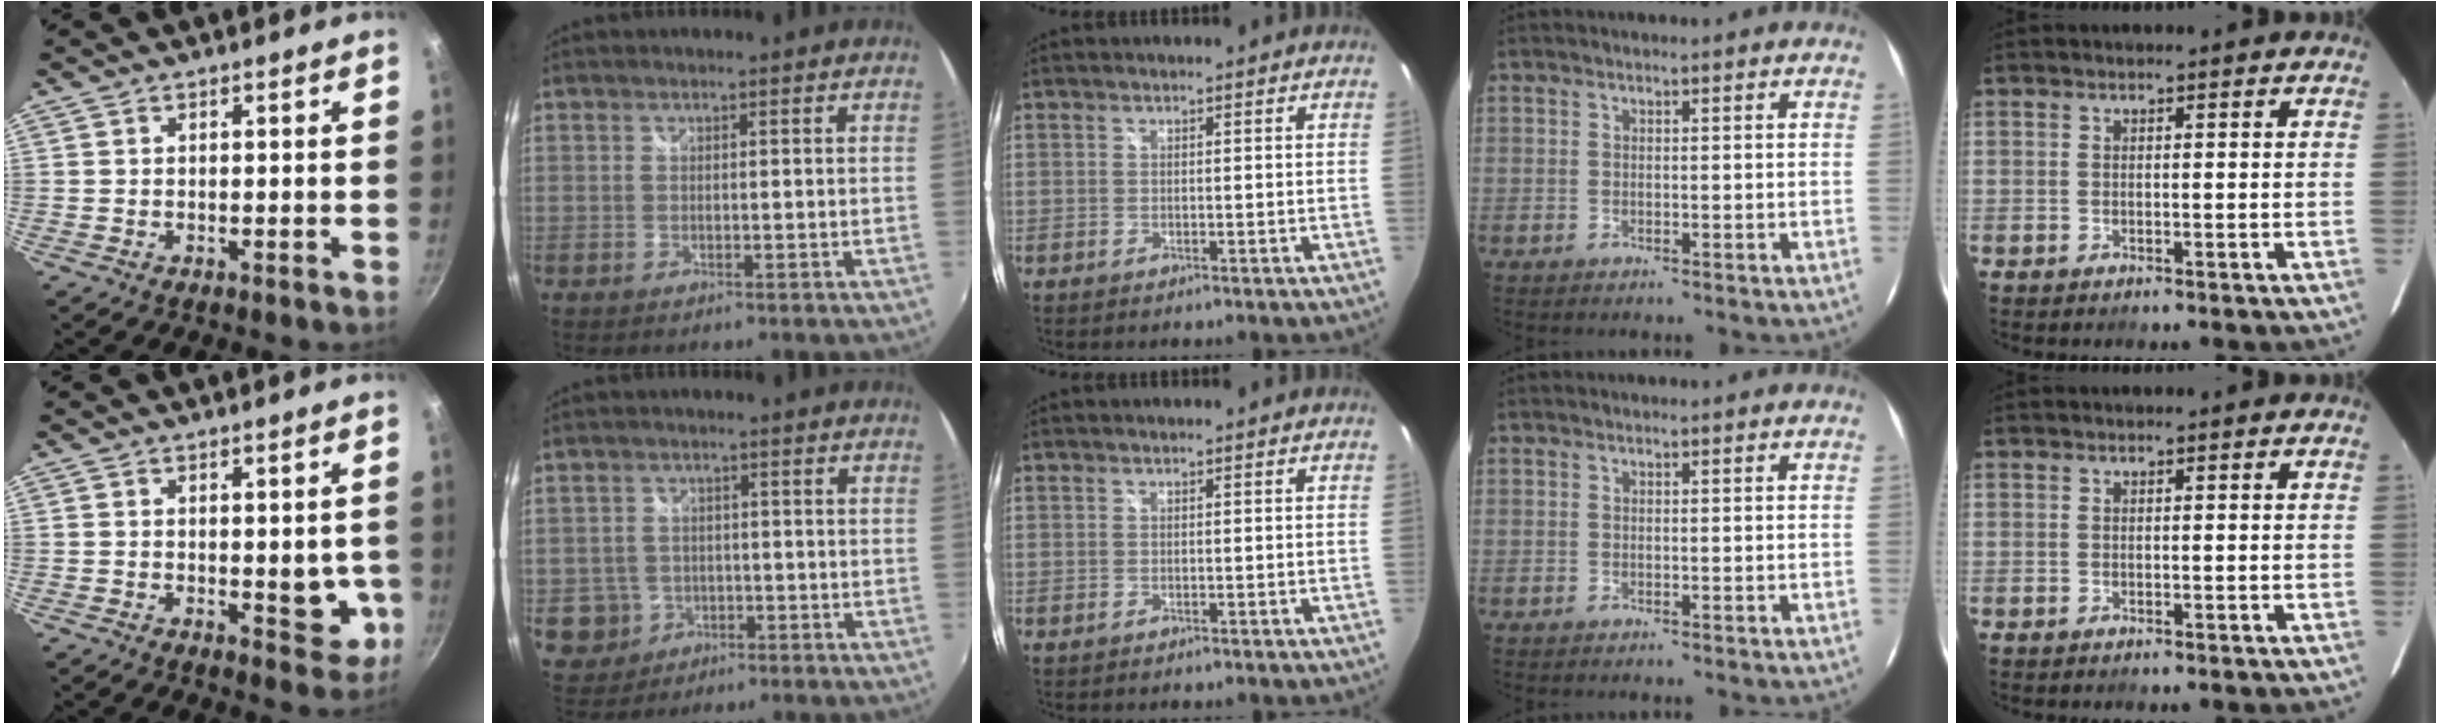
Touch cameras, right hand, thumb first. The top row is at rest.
{"thumb": {"total": 6.4, "force": [-0.7, 3.2, 5.5], "torque": [-0.043, -0.009, -0.005]}, "index": {"total": 6.7, "force": [-1.7, 6.4, 1.2], "torque": [-0.045, 0.013, -0.015]}}